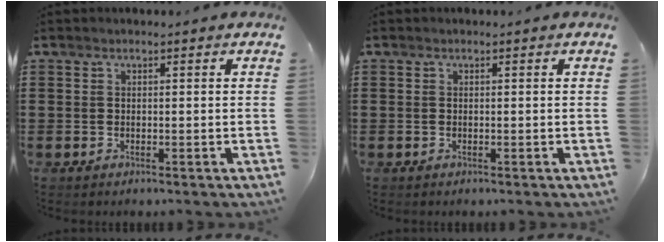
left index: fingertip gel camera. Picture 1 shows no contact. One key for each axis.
{"total": 0.0}